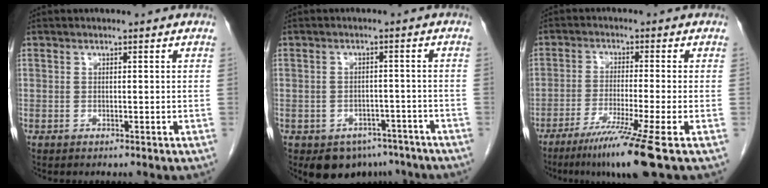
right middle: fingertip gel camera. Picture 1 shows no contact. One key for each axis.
{"total": 7.6, "fx": -5.6, "fy": 4.8, "fz": 1.9, "tx": -0.013, "ty": 0.012, "tz": -0.070}
{"total": 9.6, "fx": -6.2, "fy": -2.1, "fz": 7.0, "tx": -0.119, "ty": -0.034, "tz": -0.109}